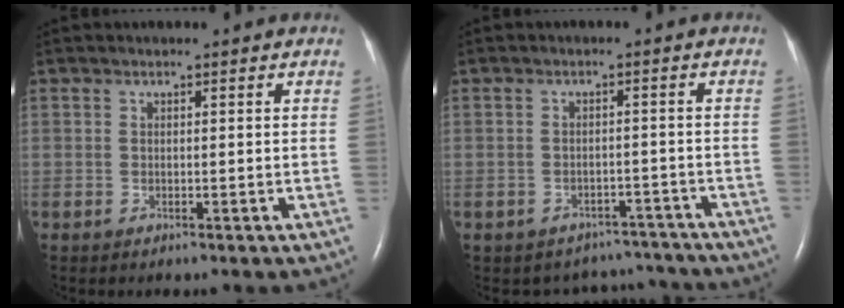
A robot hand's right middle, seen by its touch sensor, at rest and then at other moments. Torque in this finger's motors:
{"motor_torque": [0.96, -1.04, 0.08, 0.03]}